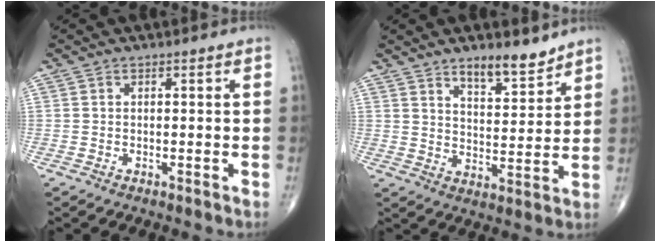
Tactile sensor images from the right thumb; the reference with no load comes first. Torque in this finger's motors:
{"motor_torque": [-0.22, 0.09, 0.06, 0.14, 0.04]}